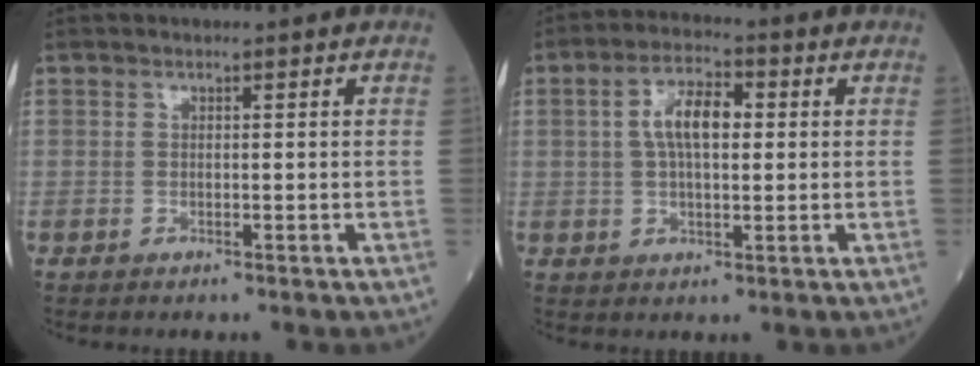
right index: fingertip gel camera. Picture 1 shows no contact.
{"total": 7.0, "force": [1.2, 2.7, 6.3], "torque": [-0.124, 0.016, 0.018]}